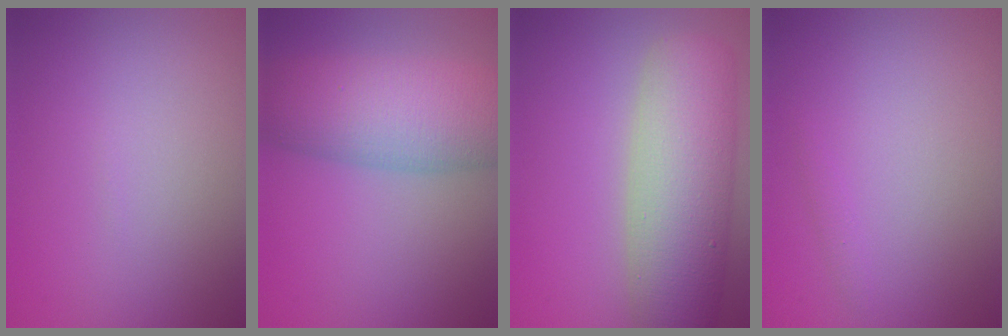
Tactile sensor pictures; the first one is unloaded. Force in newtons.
{"total": 8.5, "press": 8.5, "slide": 0.2}
{"total": 9.1, "press": 9.1, "slide": 0.6}
{"total": 0.6, "press": 0.6, "slide": 0.0}